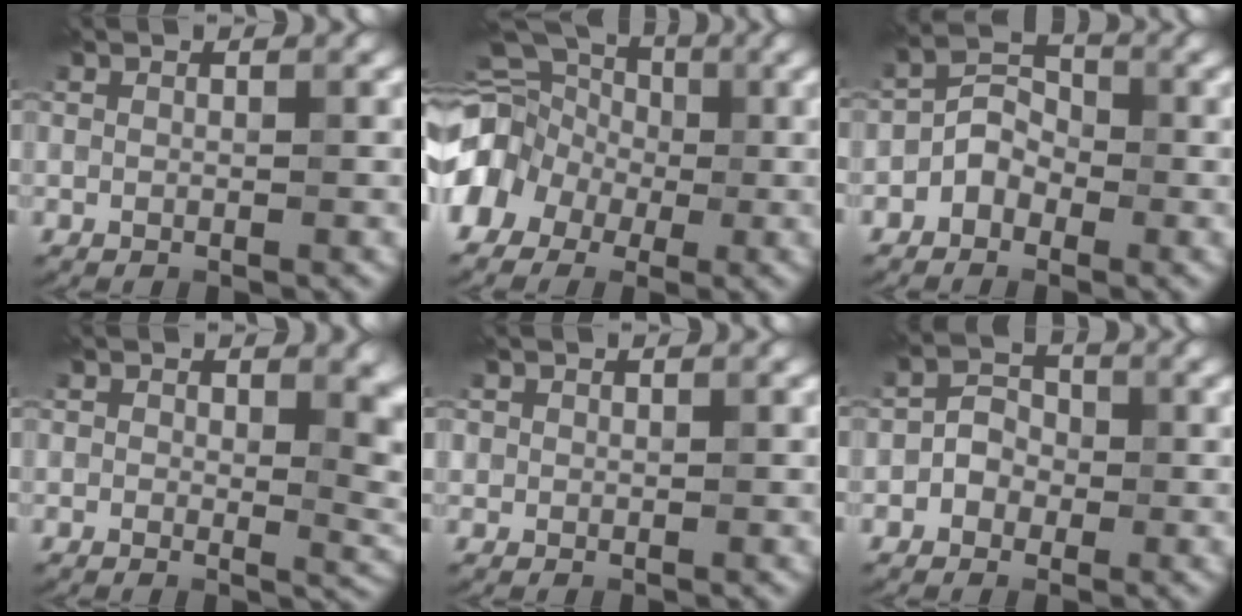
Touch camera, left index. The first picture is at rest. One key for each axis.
{"total": 11.4, "fx": -3.1, "fy": 9.7, "fz": 5.2, "tx": -0.100, "ty": 0.001, "tz": -0.075}
{"total": 2.7, "fx": -1.3, "fy": 2.0, "fz": 1.3, "tx": -0.015, "ty": 0.017, "tz": -0.034}
{"total": 5.2, "fx": 0.3, "fy": 3.0, "fz": 4.3, "tx": -0.038, "ty": 0.000, "tz": 0.000}
{"total": 0.9, "fx": 0.3, "fy": 0.8, "fz": 0.1, "tx": 0.004, "ty": 0.002, "tz": -0.002}
{"total": 2.2, "fx": -0.7, "fy": 1.8, "fz": 1.0, "tx": -0.011, "ty": 0.012, "tz": -0.018}